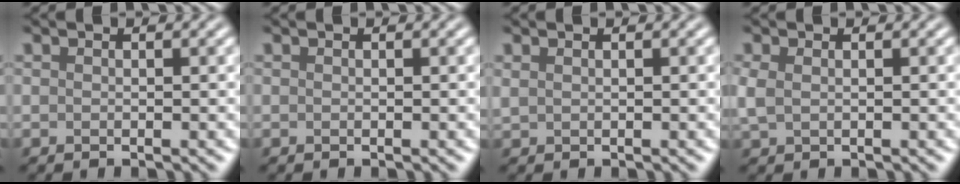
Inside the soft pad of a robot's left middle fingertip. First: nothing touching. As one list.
[{"total": 0.0}, {"total": 0.6, "force": [0.5, 0.2, 0.3], "torque": [-0.009, 0.002, 0.012]}, {"total": 1.6, "force": [0.3, 1.0, 1.1], "torque": [-0.032, 0.001, 0.008]}]